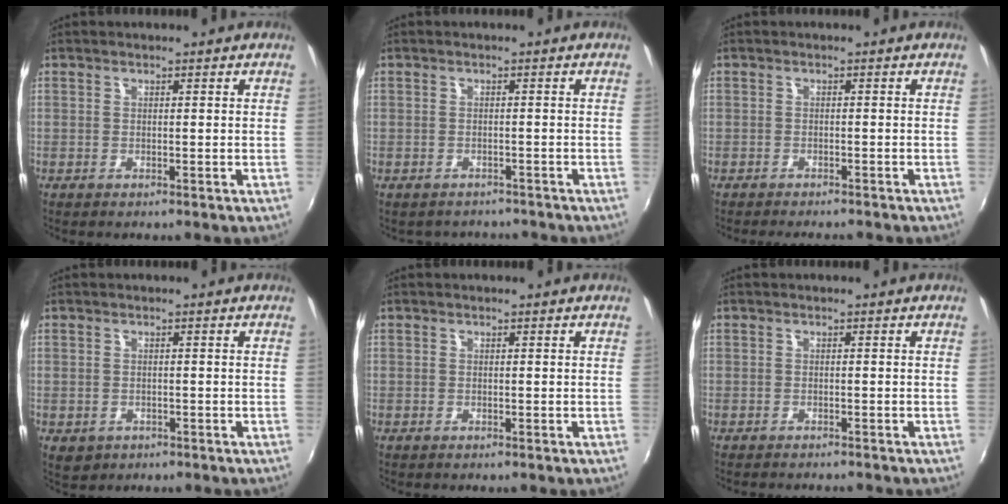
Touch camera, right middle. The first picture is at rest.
{"total": 3.5, "force": [-3.2, 1.4, 0.4], "torque": [-0.014, -0.009, -0.041]}
{"total": 4.0, "force": [-3.6, 0.8, 1.5], "torque": [-0.041, -0.009, -0.054]}
{"total": 2.9, "force": [-1.0, 2.4, 1.3], "torque": [-0.029, -0.006, -0.009]}
{"total": 0.0}
{"total": 3.1, "force": [-2.9, 0.3, 1.1], "torque": [-0.027, -0.013, -0.046]}